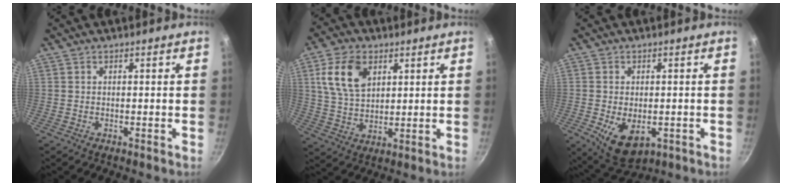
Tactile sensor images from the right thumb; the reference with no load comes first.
{"total": 11.3, "force": [4.2, 7.2, 7.6], "torque": [-0.126, -0.010, 0.083]}
{"total": 8.4, "force": [-2.2, 5.1, 6.4], "torque": [-0.093, -0.011, -0.020]}